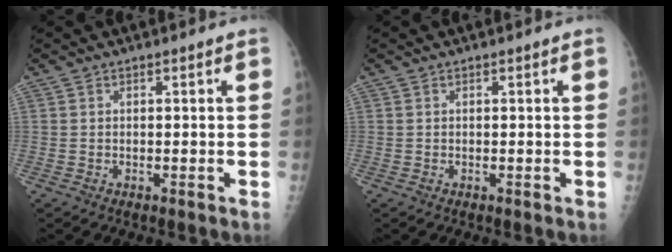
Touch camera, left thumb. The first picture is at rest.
{"total": 0.0}